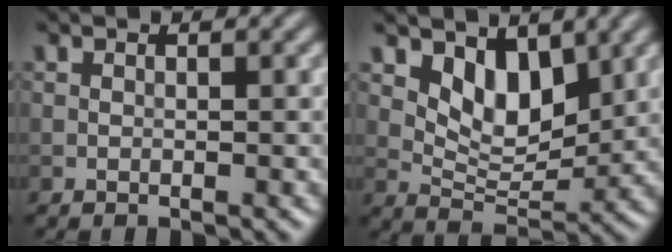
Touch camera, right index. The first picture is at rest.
{"total": 4.6, "force": [2.3, 2.6, 3.0], "torque": [-0.057, -0.019, 0.039]}